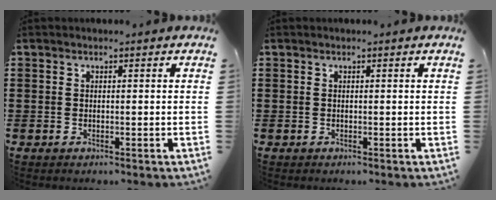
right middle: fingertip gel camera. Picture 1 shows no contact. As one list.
[{"total": 0.0}]